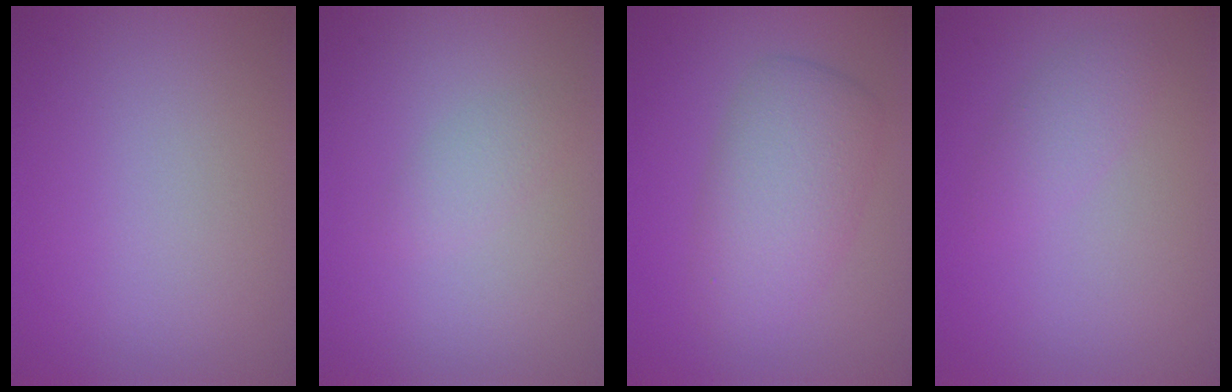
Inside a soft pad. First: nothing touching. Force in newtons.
{"total": 1.4, "press": 1.4, "slide": 0.1}
{"total": 5.3, "press": 5.3, "slide": 0.1}
{"total": 1.6, "press": 1.6, "slide": 0.0}